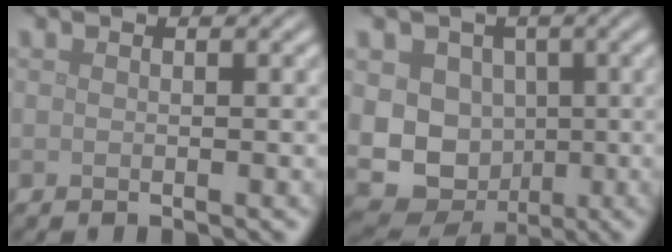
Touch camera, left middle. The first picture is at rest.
{"total": 10.2, "force": [-0.3, 9.0, 4.7], "torque": [-0.070, 0.011, -0.036]}